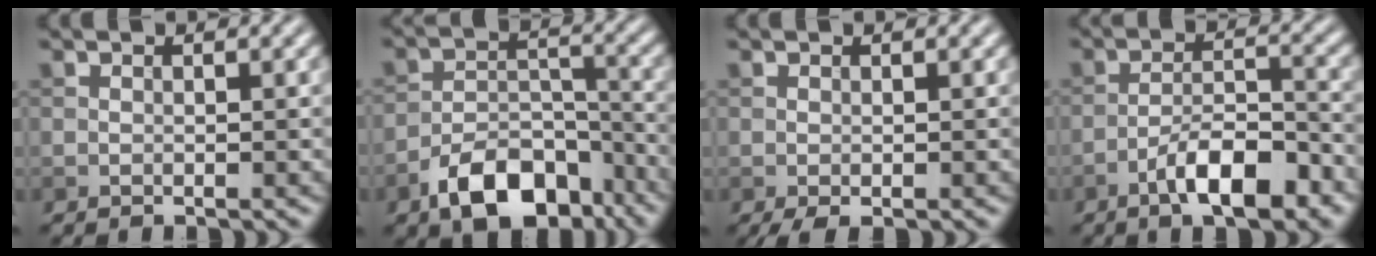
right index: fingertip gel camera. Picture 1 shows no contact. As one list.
[{"total": 8.2, "force": [-5.3, 4.3, 4.5], "torque": [-0.067, -0.005, -0.089]}, {"total": 1.3, "force": [-0.6, 0.4, 1.1], "torque": [-0.025, -0.005, -0.012]}, {"total": 6.6, "force": [-3.9, 2.0, 5.0], "torque": [-0.080, 0.011, -0.065]}]